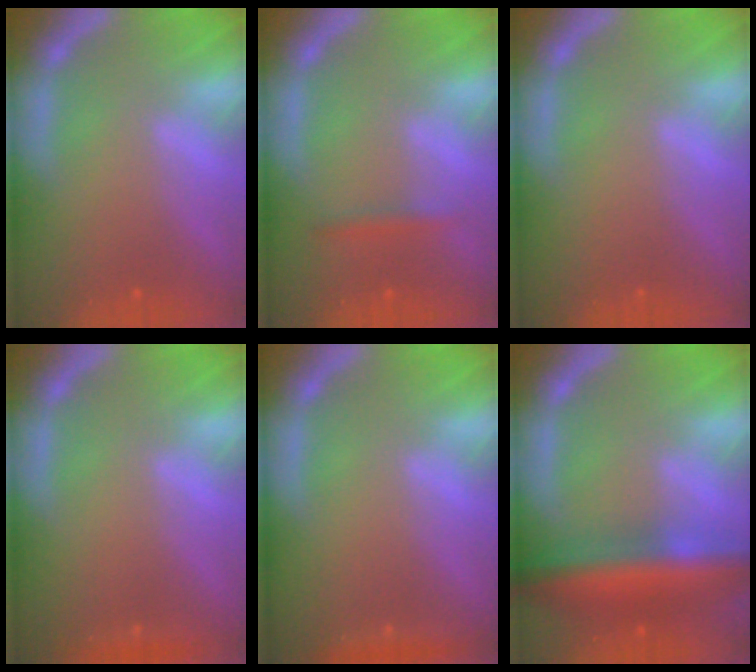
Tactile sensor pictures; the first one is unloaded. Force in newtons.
{"total": 1.4}
{"total": 0.0}
{"total": 0.9}
{"total": 1.4}
{"total": 9.0}